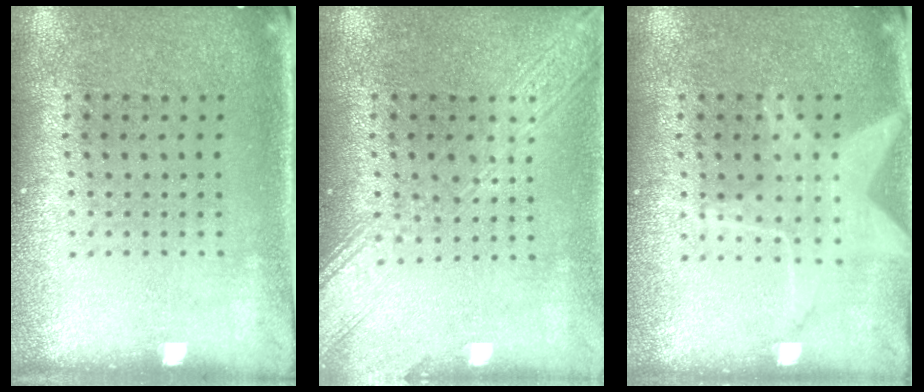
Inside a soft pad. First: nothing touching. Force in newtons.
{"total": 3.1, "press": 3.1, "slide": 0.4}
{"total": 1.5, "press": 1.5, "slide": 0.2}